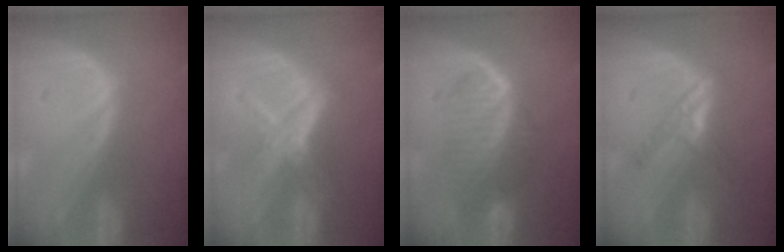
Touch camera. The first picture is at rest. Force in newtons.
{"total": 5.6, "press": 5.4, "slide": 1.5}
{"total": 6.5, "press": 6.3, "slide": 1.8}
{"total": 5.4, "press": 4.8, "slide": 2.6}